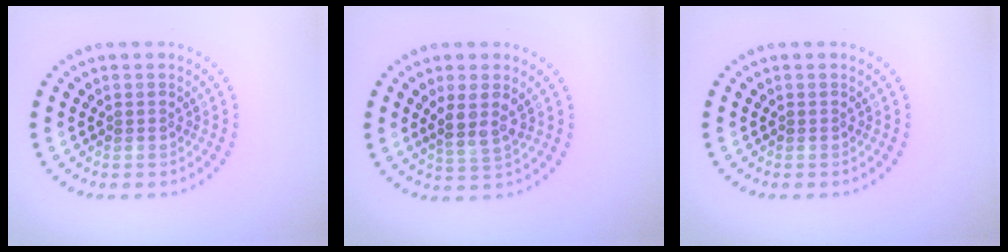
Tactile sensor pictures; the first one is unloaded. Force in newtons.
{"total": 2.5, "press": 2.2, "slide": 1.2}
{"total": 0.0}